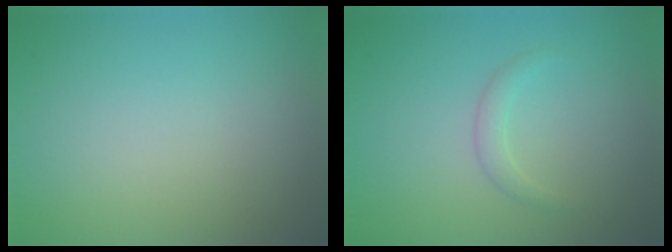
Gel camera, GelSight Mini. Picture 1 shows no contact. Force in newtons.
{"total": 1.2, "press": 1.2, "slide": 0.0}